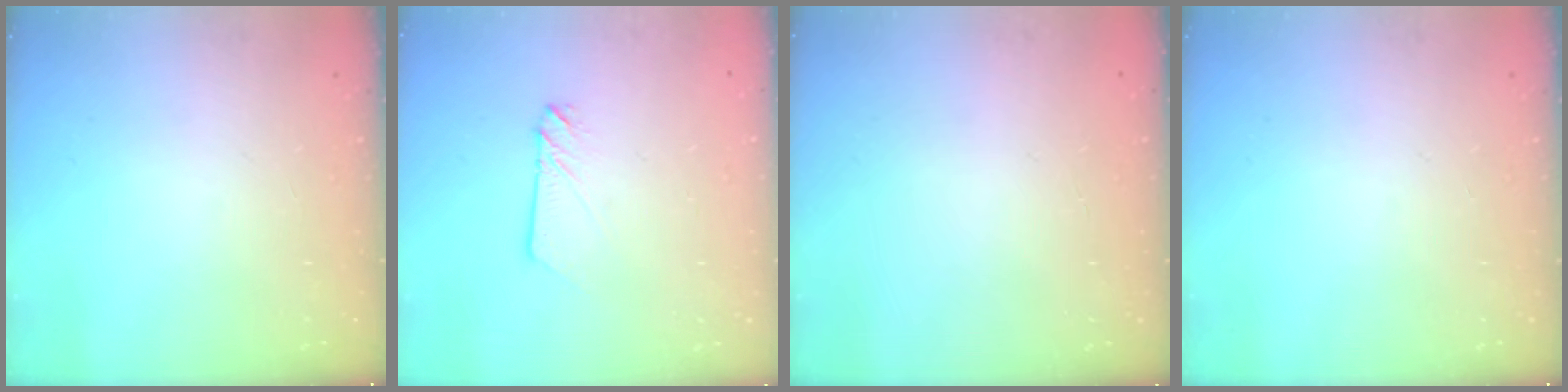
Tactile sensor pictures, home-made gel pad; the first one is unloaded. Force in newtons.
{"total": 2.5, "press": 2.5, "slide": 0.3}
{"total": 0.0}
{"total": 0.0}